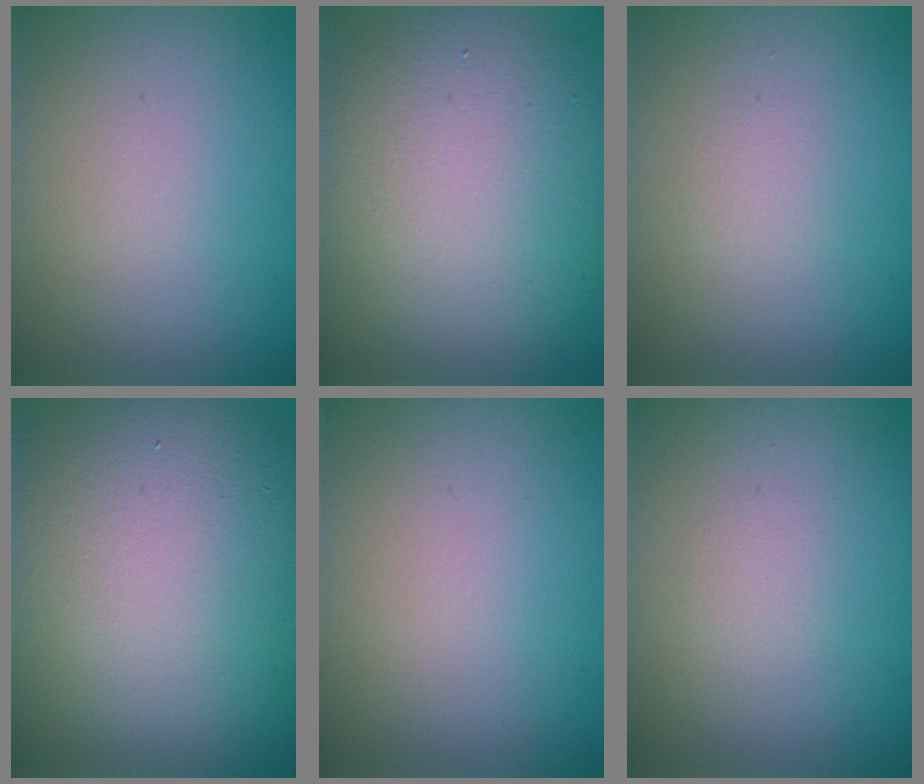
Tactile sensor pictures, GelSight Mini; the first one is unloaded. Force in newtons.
{"total": 10.5, "press": 10.5, "slide": 0.9}
{"total": 0.7, "press": 0.7, "slide": 0.1}
{"total": 15.2, "press": 15.2, "slide": 1.1}
{"total": 0.0}
{"total": 0.5, "press": 0.5, "slide": 0.1}